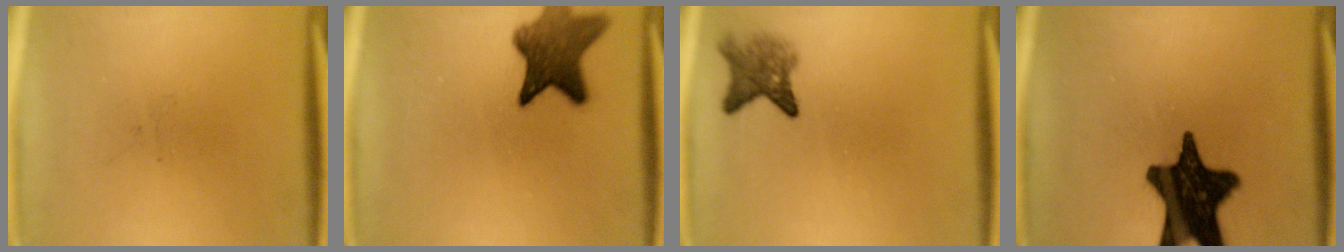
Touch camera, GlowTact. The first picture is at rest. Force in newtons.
{"total": 8.3}
{"total": 3.9}
{"total": 17.0}